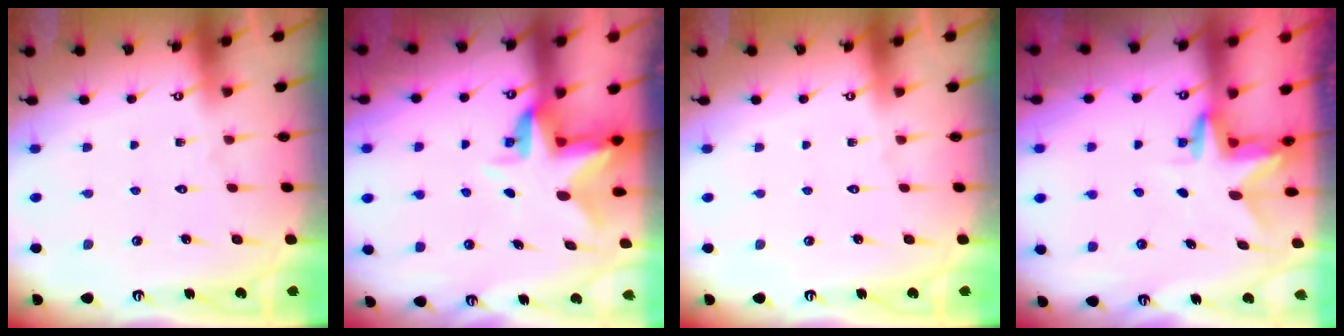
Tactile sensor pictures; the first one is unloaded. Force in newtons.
{"total": 5.1, "press": 5.1, "slide": 0.1}
{"total": 0.0}
{"total": 3.0, "press": 3.0, "slide": 0.2}